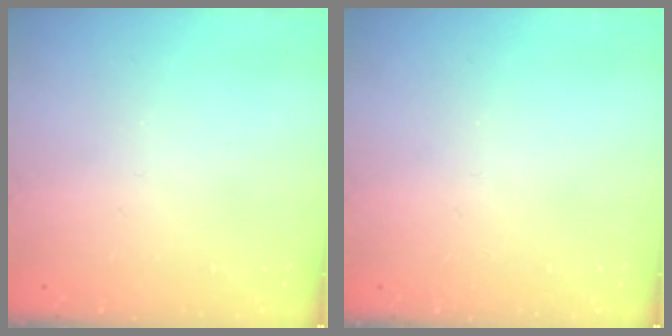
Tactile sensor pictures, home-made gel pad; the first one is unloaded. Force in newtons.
{"total": 0.0}